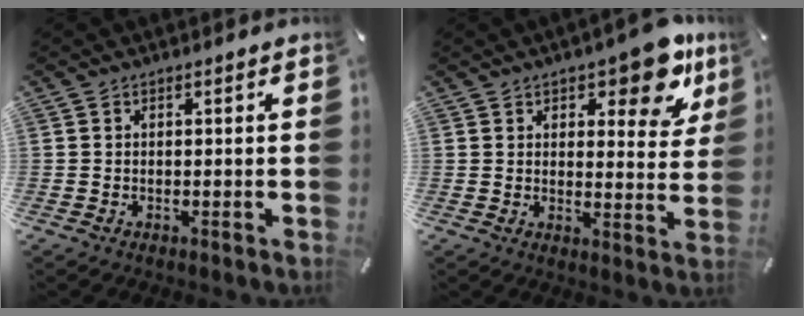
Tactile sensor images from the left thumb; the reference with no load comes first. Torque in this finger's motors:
{"motor_torque": [1.08, 0.05, 0.59, -0.10, 0.09]}